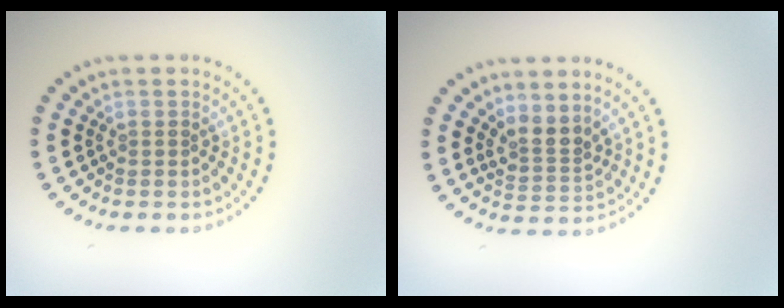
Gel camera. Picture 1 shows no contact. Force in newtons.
{"total": 2.5, "press": 1.9, "slide": 1.6}